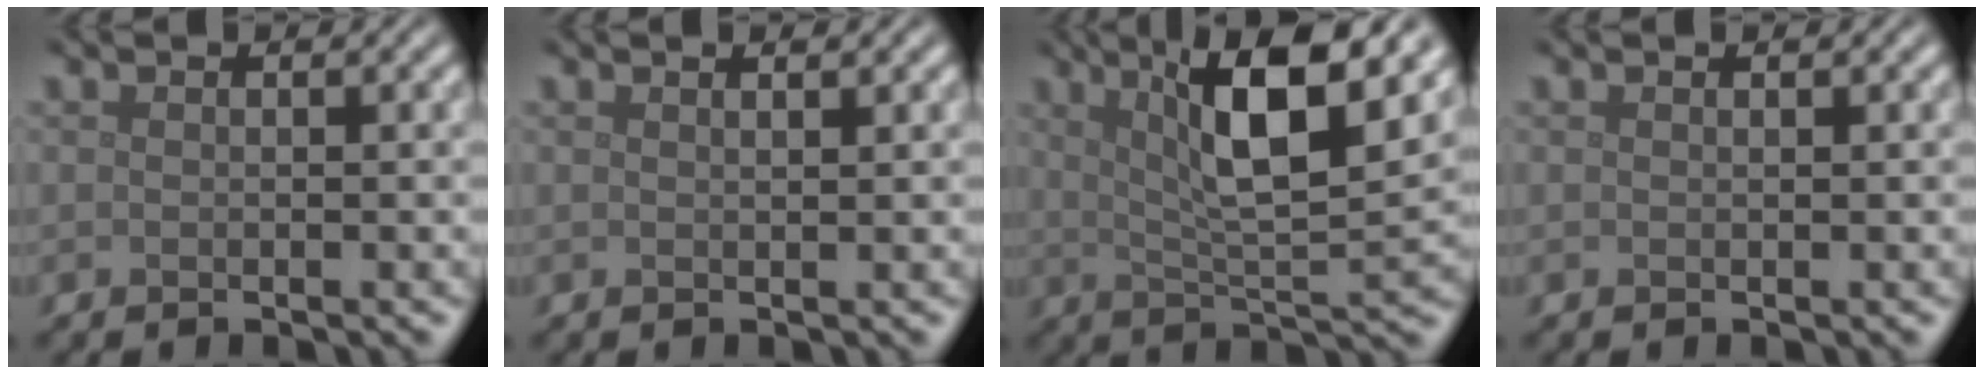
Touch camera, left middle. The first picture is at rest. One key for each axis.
{"total": 1.0, "fx": 0.7, "fy": 0.3, "fz": 0.7, "tx": -0.005, "ty": 0.001, "tz": 0.005}
{"total": 10.0, "fx": 4.2, "fy": 2.3, "fz": 8.8, "tx": -0.136, "ty": 0.006, "tz": 0.072}
{"total": 0.0}